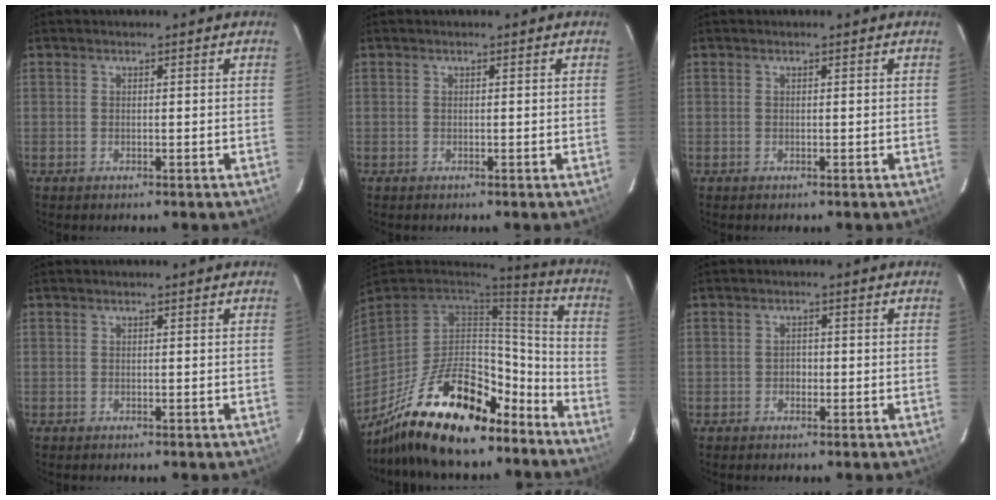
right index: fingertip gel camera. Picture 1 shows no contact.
{"total": 0.0}
{"total": 0.0}
{"total": 0.0}
{"total": 26.3, "force": [-18.8, 10.9, 14.8], "torque": [-0.285, 0.008, -0.288]}
{"total": 1.3, "force": [-0.5, 1.2, 0.4], "torque": [-0.005, 0.003, -0.006]}